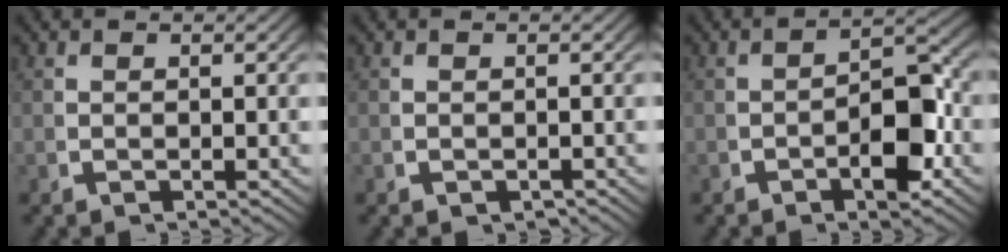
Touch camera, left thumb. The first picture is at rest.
{"total": 0.9, "force": [-0.7, 0.5, 0.3], "torque": [-0.006, -0.008, -0.007]}
{"total": 5.4, "force": [-1.0, 2.4, 4.7], "torque": [-0.067, -0.005, -0.015]}